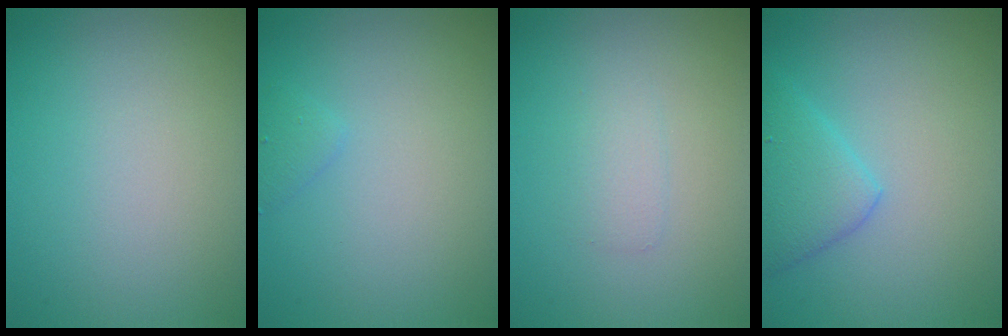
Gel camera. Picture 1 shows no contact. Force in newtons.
{"total": 0.9, "press": 0.9, "slide": 0.0}
{"total": 1.2, "press": 1.2, "slide": 0.0}
{"total": 3.3, "press": 3.3, "slide": 0.2}